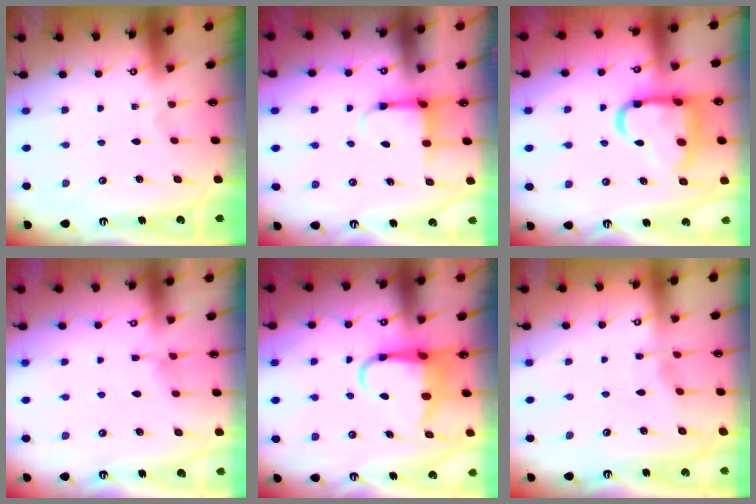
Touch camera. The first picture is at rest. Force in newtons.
{"total": 3.8, "press": 3.6, "slide": 1.2}
{"total": 17.1, "press": 17.0, "slide": 2.0}
{"total": 4.8, "press": 4.8, "slide": 0.5}
{"total": 6.7, "press": 6.6, "slide": 1.2}
{"total": 3.3, "press": 3.2, "slide": 0.5}